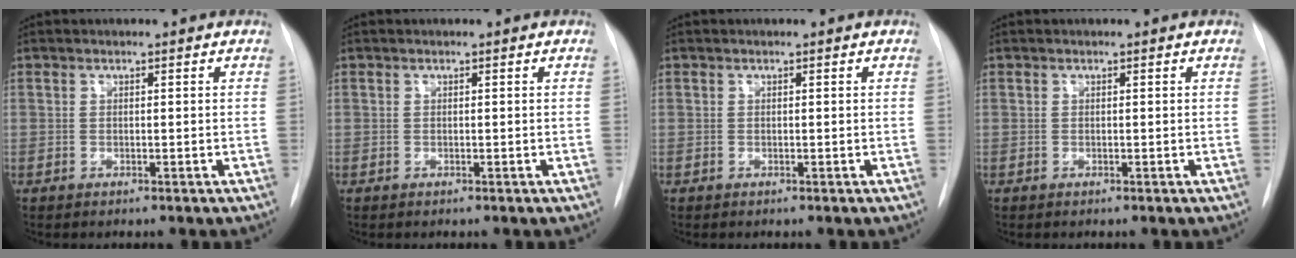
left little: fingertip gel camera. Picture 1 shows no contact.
{"total": 0.0}
{"total": 0.0}
{"total": 0.0}